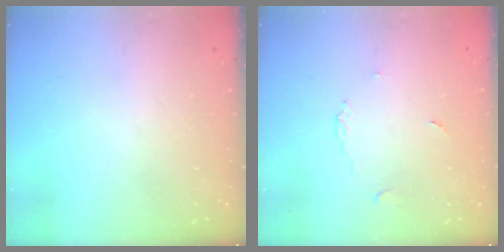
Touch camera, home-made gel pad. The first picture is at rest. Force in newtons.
{"total": 2.7, "press": 2.7, "slide": 0.4}